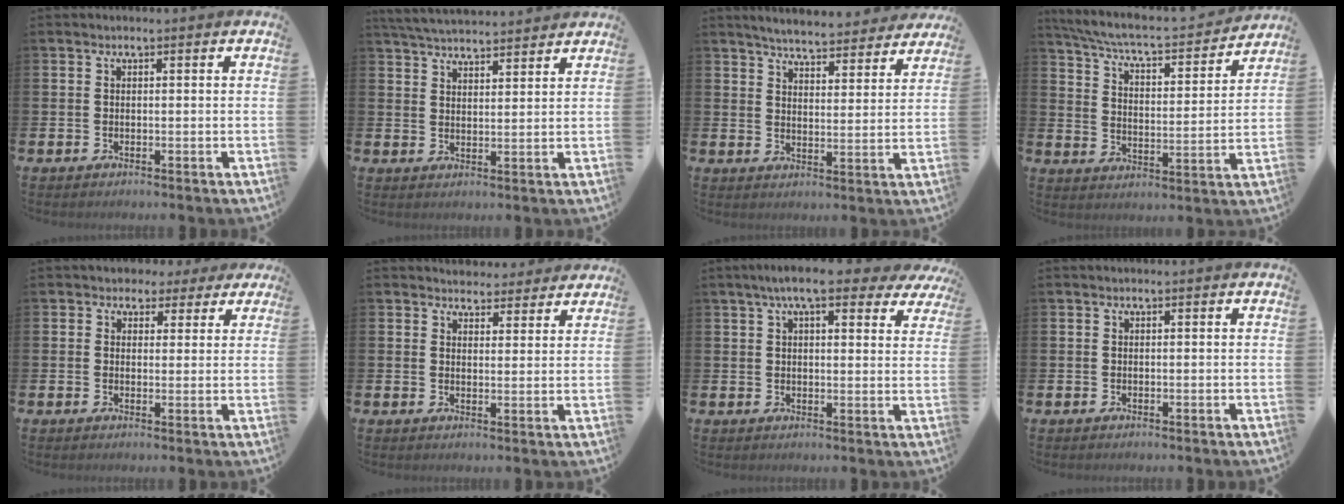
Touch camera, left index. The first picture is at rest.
{"total": 4.6, "force": [4.6, 0.2, 0.4], "torque": [-0.029, -0.021, 0.085]}
{"total": 5.4, "force": [5.3, 0.5, 0.8], "torque": [-0.028, -0.039, 0.090]}
{"total": 6.4, "force": [5.8, 1.0, 2.5], "torque": [-0.081, -0.044, 0.094]}
{"total": 2.9, "force": [2.0, 2.2, 0.0], "torque": [-0.008, -0.004, 0.032]}
{"total": 3.8, "force": [3.6, 1.1, -0.3], "torque": [0.001, -0.019, 0.066]}
{"total": 7.2, "force": [5.7, 1.7, 4.1], "torque": [-0.073, -0.012, 0.098]}
{"total": 0.0}